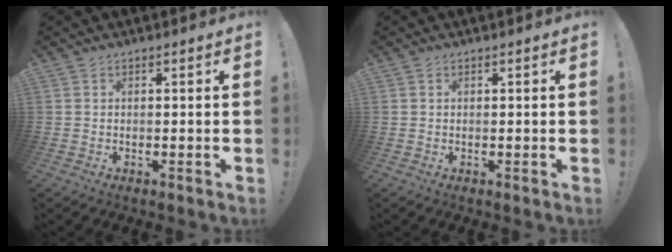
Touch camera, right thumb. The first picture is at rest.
{"total": 0.0}